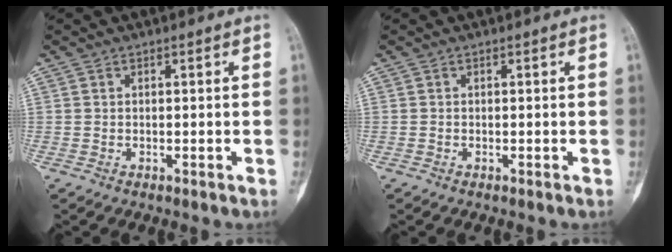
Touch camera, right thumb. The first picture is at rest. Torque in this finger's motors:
{"motor_torque": [0.16, 0.16, 0.05, 0.00, 0.01]}